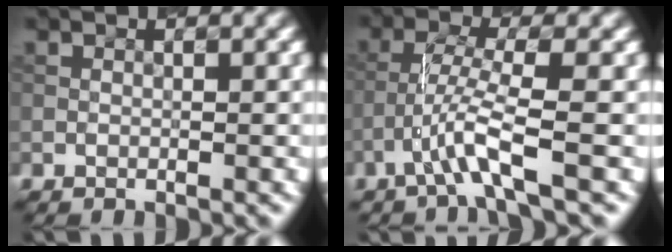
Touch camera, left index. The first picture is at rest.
{"total": 3.6, "force": [-1.8, 0.0, 3.2], "torque": [-0.068, 0.008, -0.045]}